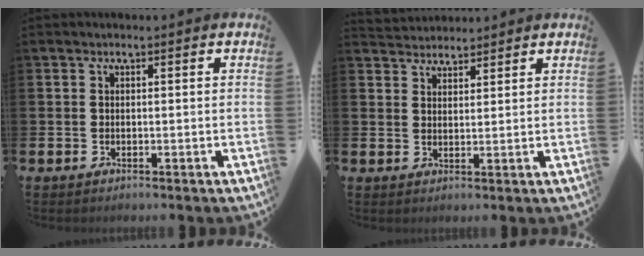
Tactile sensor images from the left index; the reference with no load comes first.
{"total": 3.1, "force": [3.0, 0.7, -0.3], "torque": [-0.004, -0.009, 0.056]}